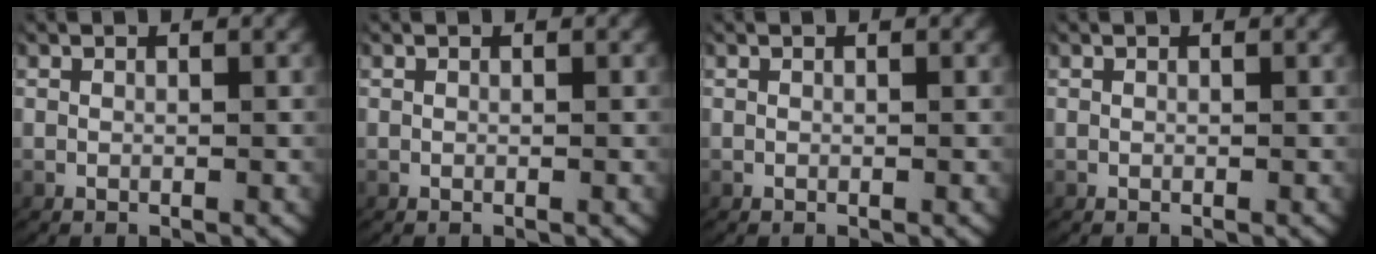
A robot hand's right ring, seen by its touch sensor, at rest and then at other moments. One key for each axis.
{"total": 0.0}
{"total": 0.0}
{"total": 0.0}